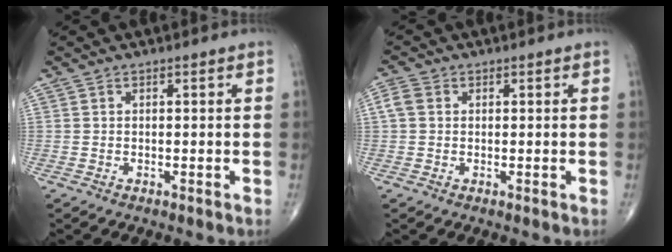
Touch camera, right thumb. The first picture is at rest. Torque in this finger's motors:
{"motor_torque": [0.08, 0.08, 0.16, -0.09, 0.01]}